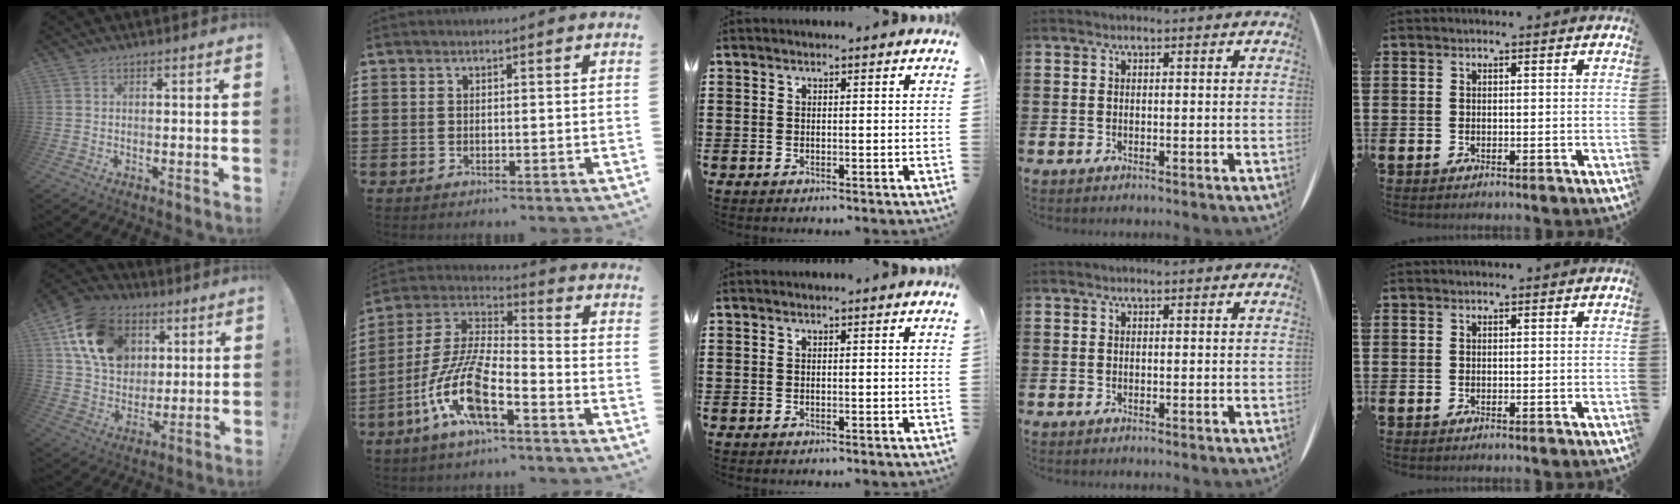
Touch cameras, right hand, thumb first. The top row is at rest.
{"thumb": {"total": 18.6, "force": [7.4, 13.9, 9.9], "torque": [-0.163, -0.014, 0.149]}, "index": {"total": 12.0, "force": [-6.4, 3.2, 9.7], "torque": [-0.228, -0.014, -0.130]}}